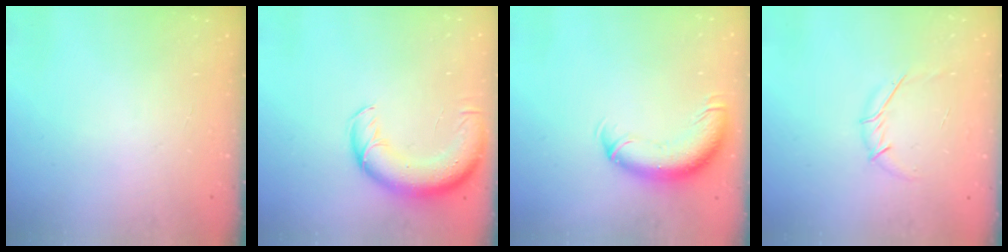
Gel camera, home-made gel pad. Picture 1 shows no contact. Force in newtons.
{"total": 11.7, "press": 11.3, "slide": 2.9}
{"total": 11.1, "press": 10.7, "slide": 2.7}
{"total": 4.2, "press": 4.1, "slide": 0.9}